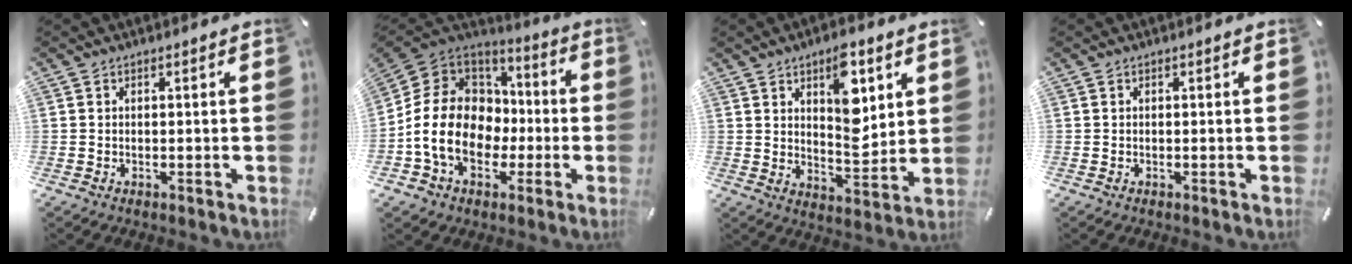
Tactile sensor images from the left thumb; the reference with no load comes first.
{"total": 16.7, "force": [-3.9, 13.6, 8.9], "torque": [-0.185, 0.022, -0.063]}
{"total": 12.0, "force": [5.5, 6.3, 8.6], "torque": [-0.105, -0.032, 0.090]}
{"total": 0.0}